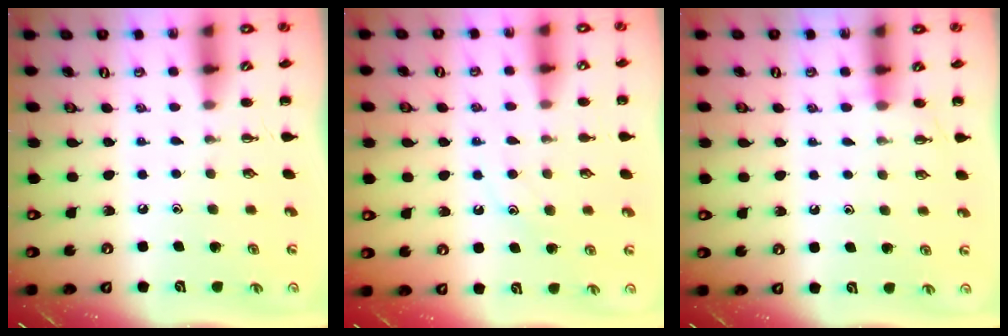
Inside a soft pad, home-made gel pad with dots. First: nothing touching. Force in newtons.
{"total": 10.6, "press": 10.5, "slide": 1.2}
{"total": 4.5, "press": 4.3, "slide": 1.4}